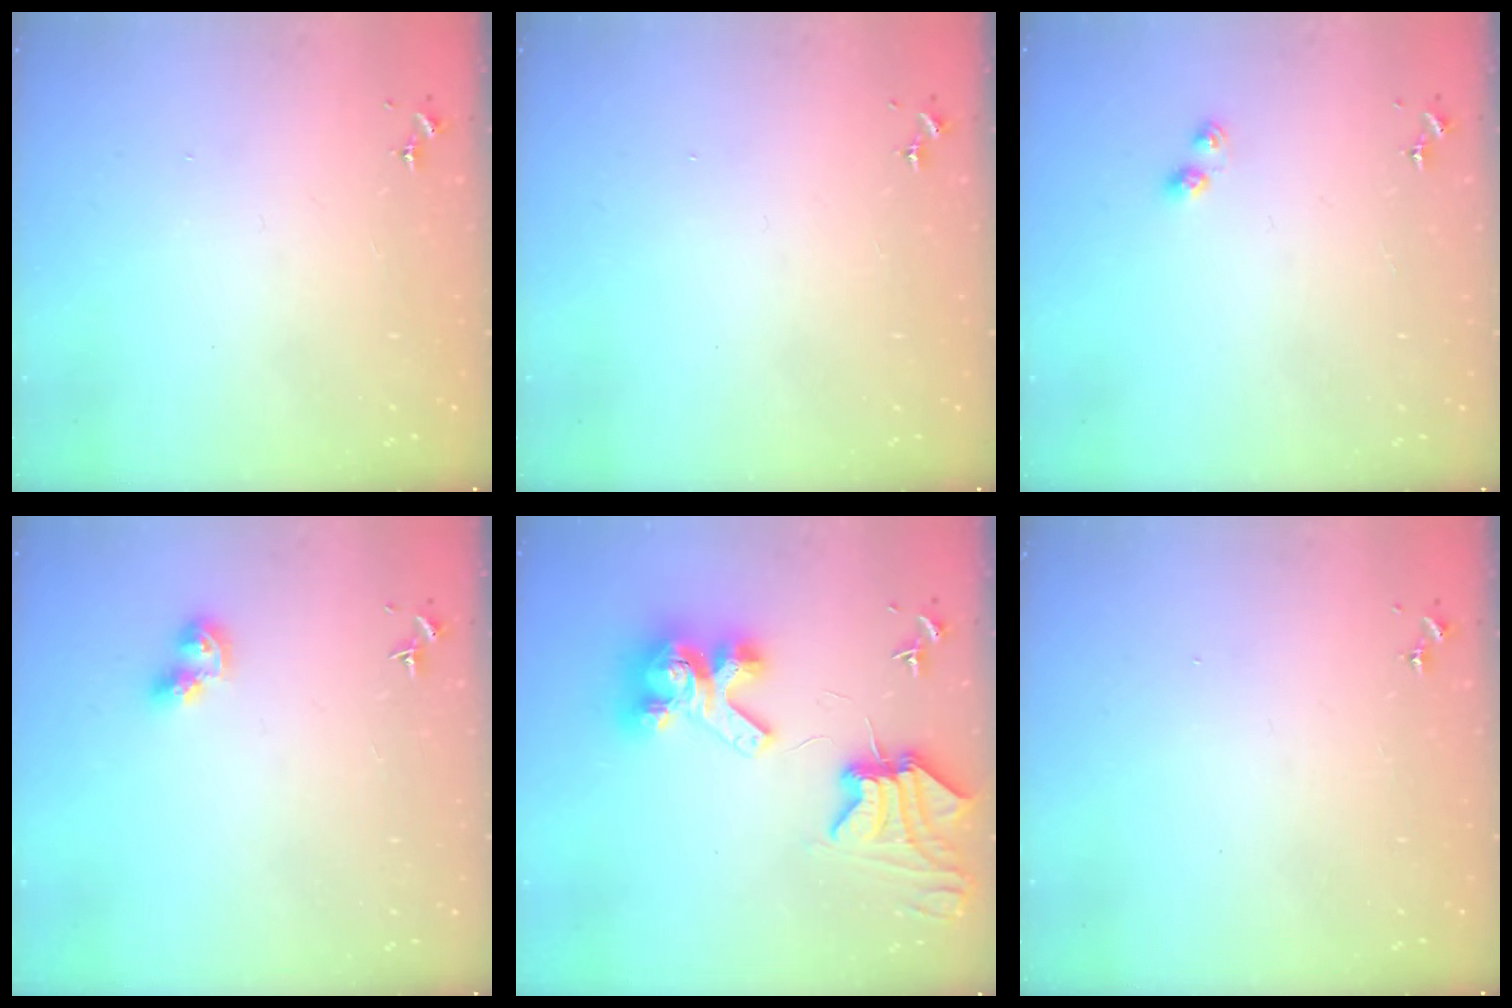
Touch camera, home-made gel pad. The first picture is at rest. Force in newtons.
{"total": 0.0}
{"total": 5.3, "press": 5.2, "slide": 0.7}
{"total": 7.1, "press": 7.1, "slide": 0.8}
{"total": 11.0, "press": 10.9, "slide": 1.5}
{"total": 0.0}